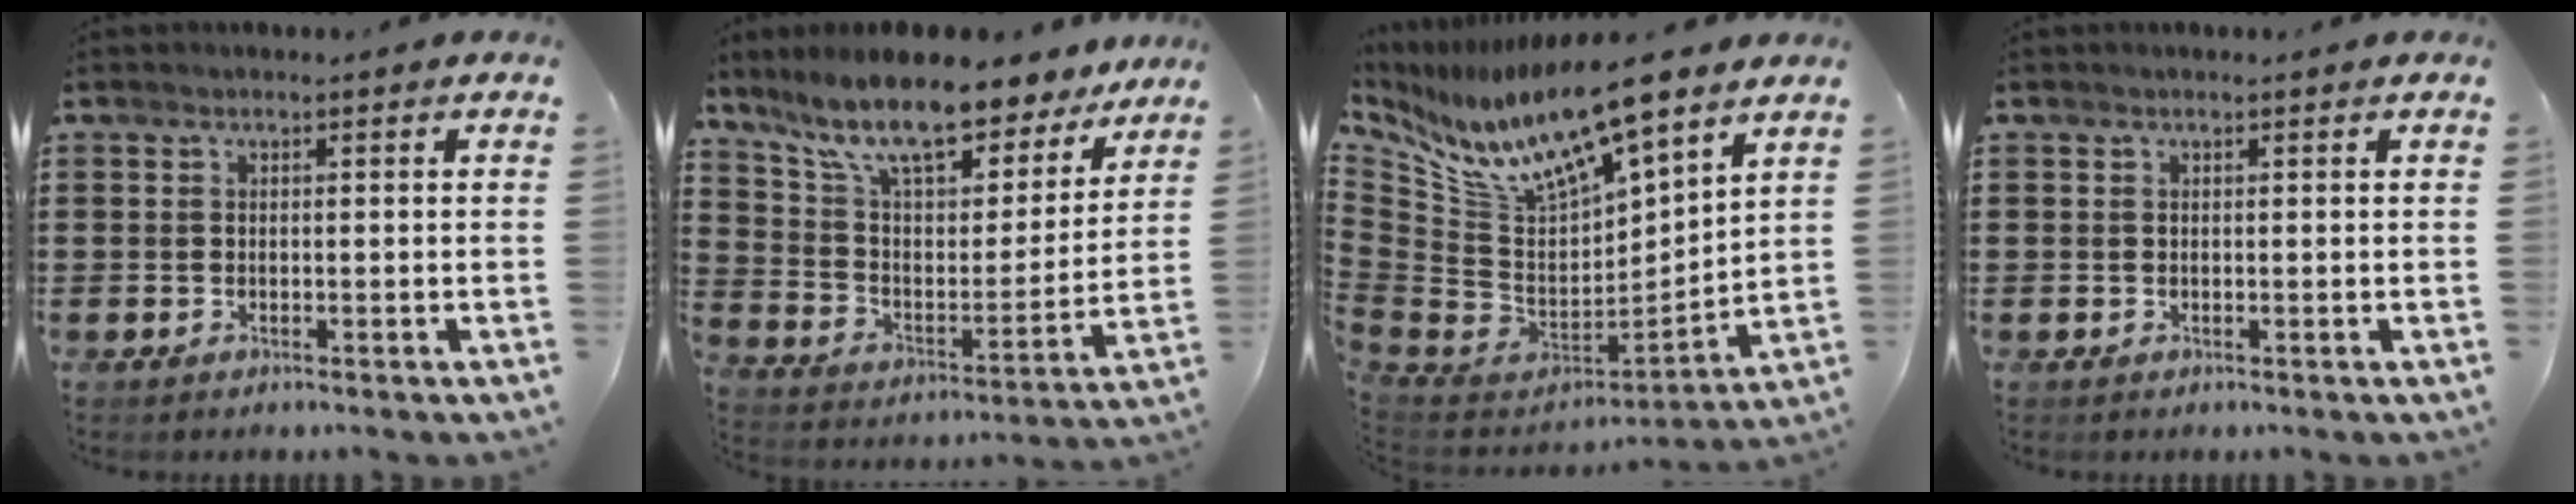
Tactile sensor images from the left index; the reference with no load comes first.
{"total": 11.8, "force": [9.9, 2.1, 6.0], "torque": [-0.150, -0.061, 0.170]}
{"total": 13.8, "force": [10.8, 3.4, 8.0], "torque": [-0.207, -0.075, 0.190]}
{"total": 0.0}